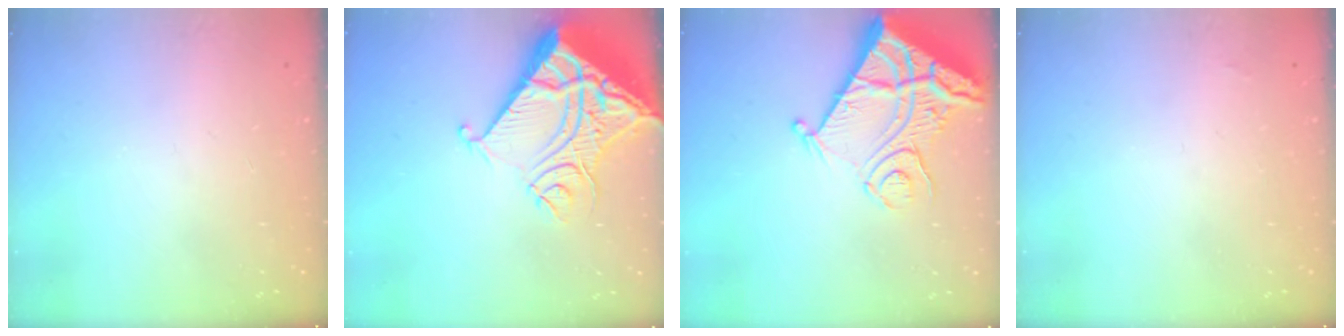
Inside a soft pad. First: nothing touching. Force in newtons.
{"total": 19.5, "press": 19.4, "slide": 2.7}
{"total": 17.7, "press": 17.5, "slide": 2.3}
{"total": 1.3, "press": 1.3, "slide": 0.2}